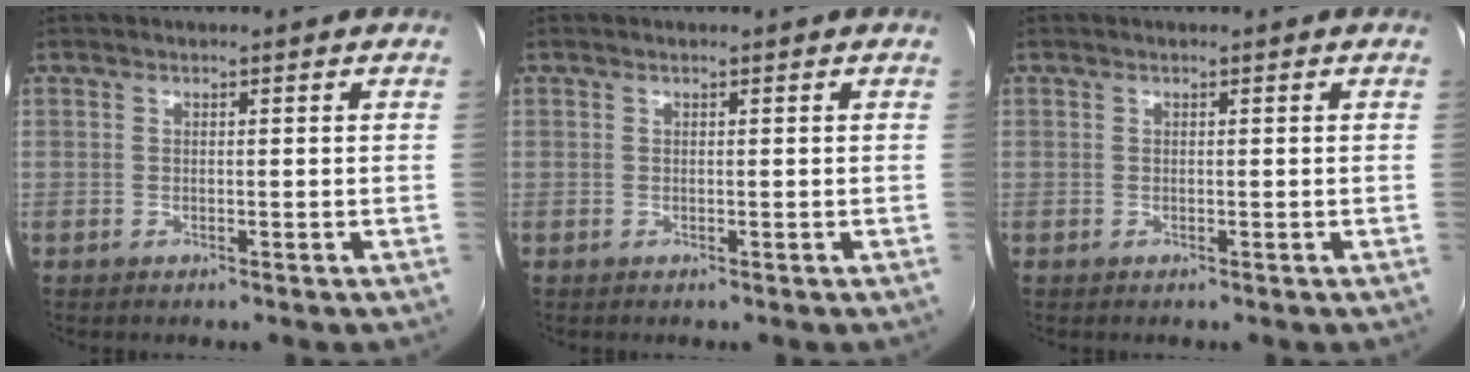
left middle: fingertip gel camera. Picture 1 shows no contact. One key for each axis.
{"total": 0.0}
{"total": 0.0}